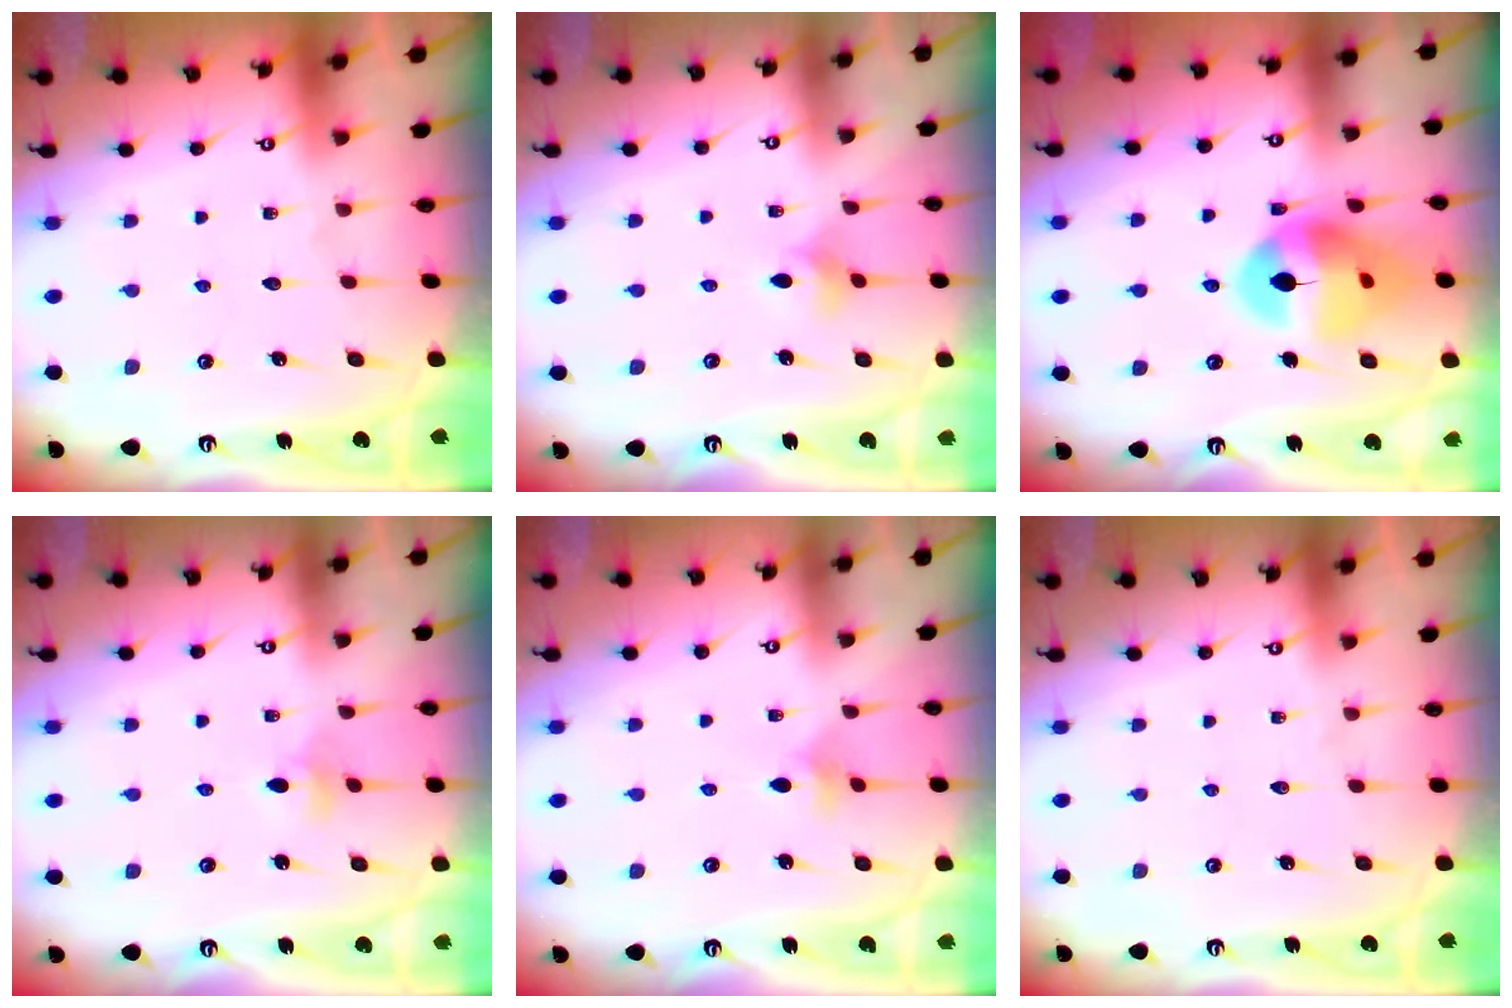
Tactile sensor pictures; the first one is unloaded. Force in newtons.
{"total": 4.4, "press": 4.4, "slide": 0.4}
{"total": 16.4, "press": 16.2, "slide": 2.3}
{"total": 4.4, "press": 4.3, "slide": 1.1}
{"total": 3.8, "press": 3.7, "slide": 0.9}
{"total": 0.0}